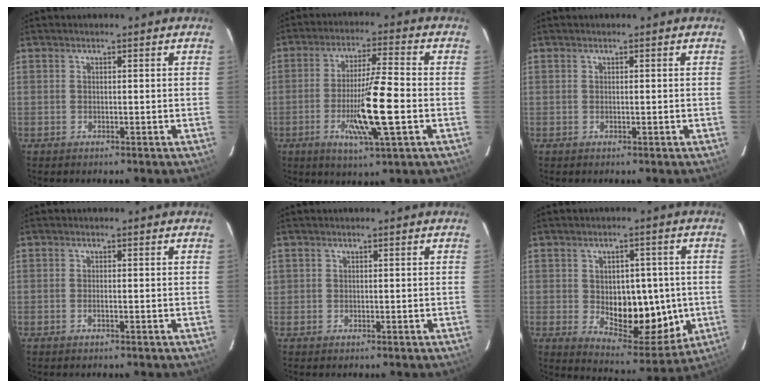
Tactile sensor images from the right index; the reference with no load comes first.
{"total": 12.3, "force": [-3.2, 0.7, 11.8], "torque": [-0.214, -0.010, -0.056]}
{"total": 0.0}
{"total": 0.9, "force": [-0.4, 0.3, 0.7], "torque": [-0.018, 0.000, -0.006]}
{"total": 1.0, "force": [0.1, 1.0, 0.2], "torque": [0.001, 0.011, 0.002]}
{"total": 14.6, "force": [-1.1, 7.9, 12.2], "torque": [-0.174, 0.003, 0.007]}